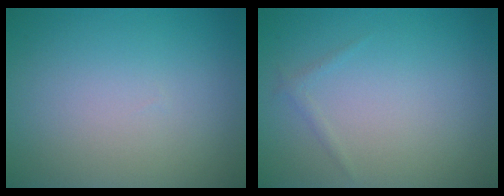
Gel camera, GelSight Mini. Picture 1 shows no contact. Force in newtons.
{"total": 0.6, "press": 0.6, "slide": 0.0}